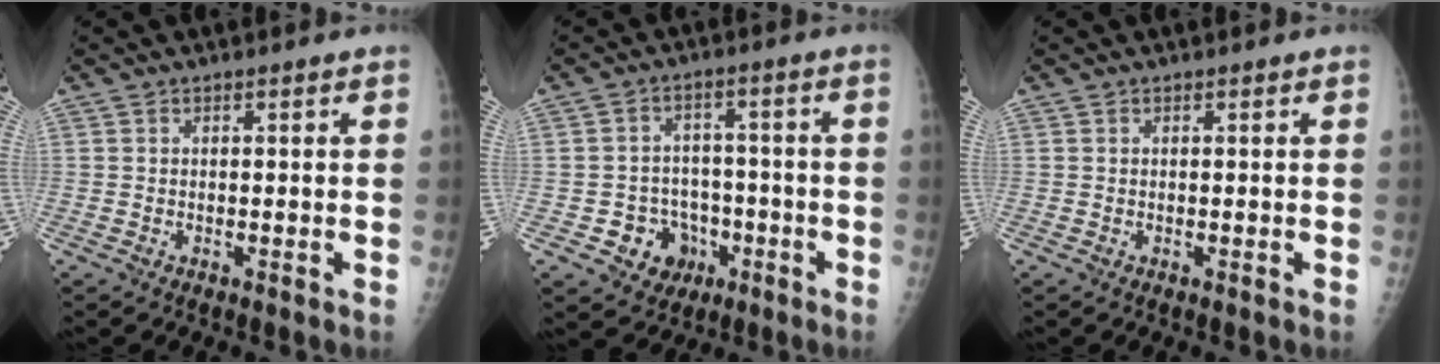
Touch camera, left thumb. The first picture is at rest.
{"total": 8.1, "force": [-3.2, 7.0, 2.6], "torque": [-0.005, 0.028, -0.041]}
{"total": 0.0}